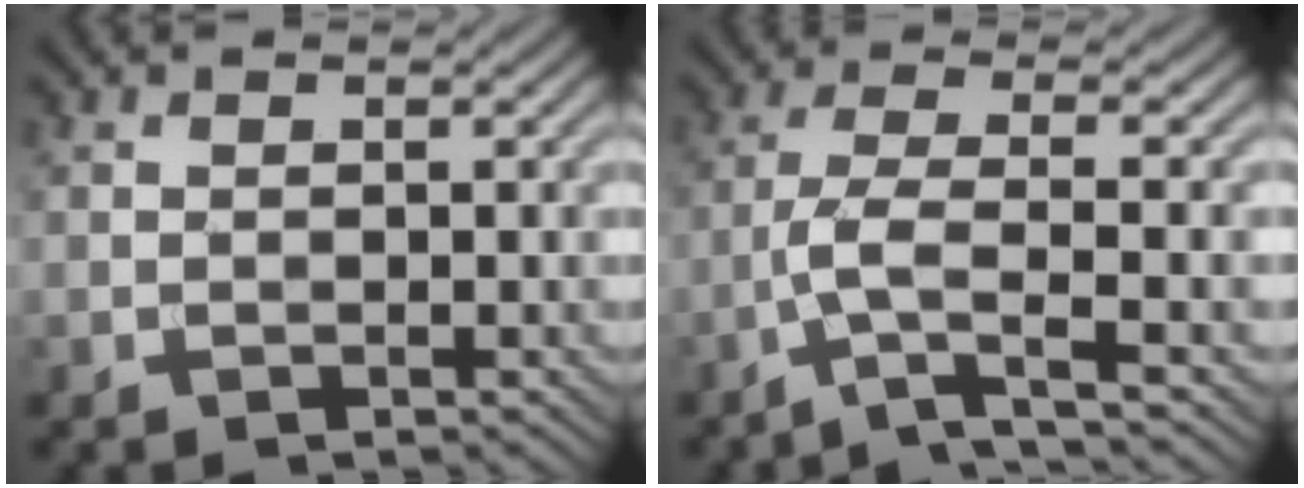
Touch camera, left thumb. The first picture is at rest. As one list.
[{"total": 5.0, "force": [-2.5, 0.7, 4.2], "torque": [-0.083, 0.006, -0.068]}]